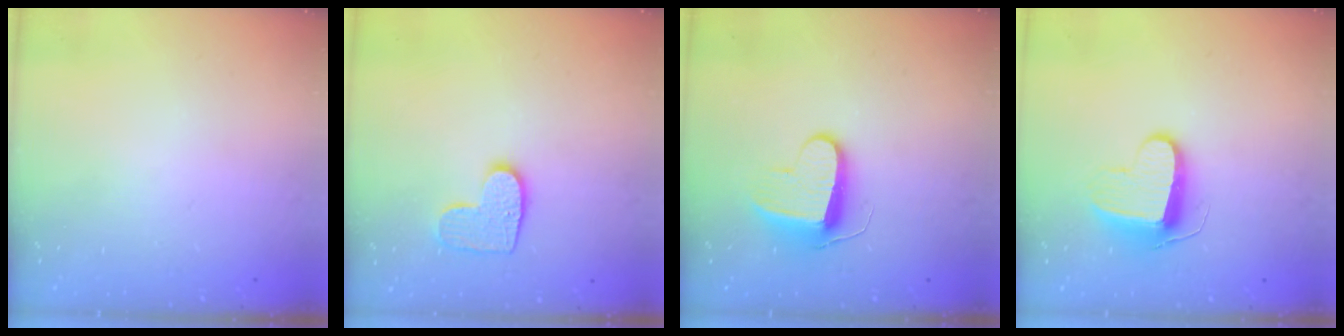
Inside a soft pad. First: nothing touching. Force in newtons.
{"total": 9.2, "press": 9.2, "slide": 0.3}
{"total": 9.0, "press": 9.0, "slide": 0.6}
{"total": 9.5, "press": 9.5, "slide": 0.4}